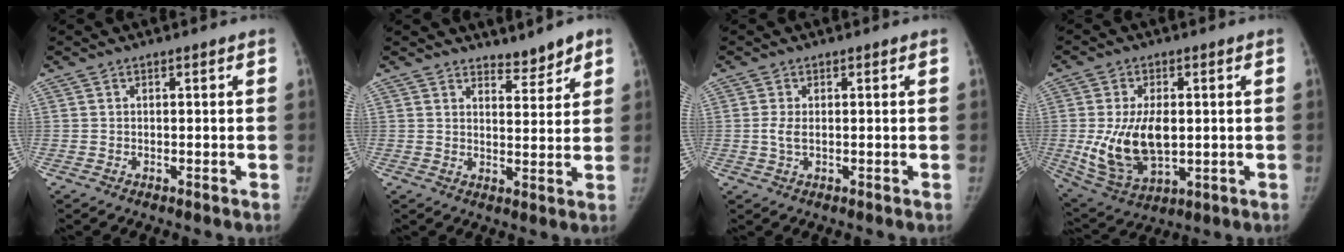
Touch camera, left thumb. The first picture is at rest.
{"total": 4.3, "force": [3.8, 1.5, 1.4], "torque": [0.001, -0.032, 0.059]}
{"total": 2.1, "force": [0.0, 1.1, 1.8], "torque": [-0.044, -0.001, 0.002]}
{"total": 14.3, "force": [-0.3, 8.2, 11.6], "torque": [-0.211, -0.011, 0.013]}